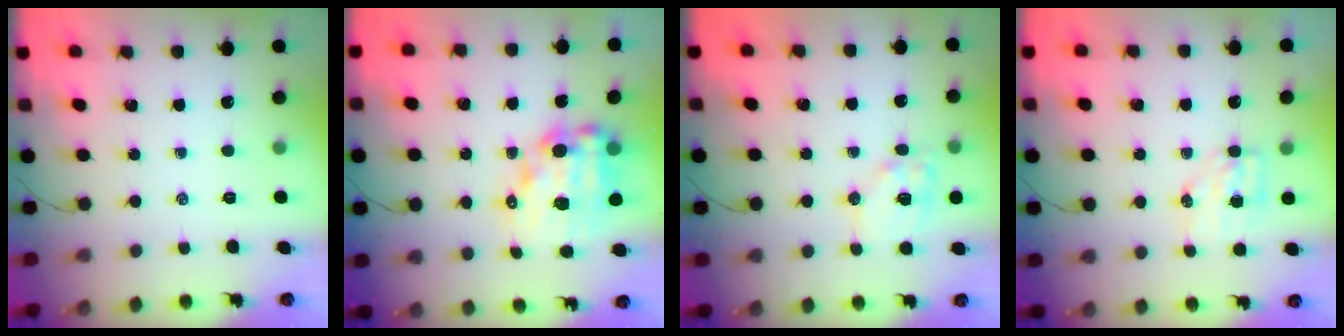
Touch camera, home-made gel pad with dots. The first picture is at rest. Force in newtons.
{"total": 14.5, "press": 14.1, "slide": 3.3}
{"total": 10.5, "press": 10.4, "slide": 1.4}
{"total": 4.9, "press": 4.8, "slide": 0.7}